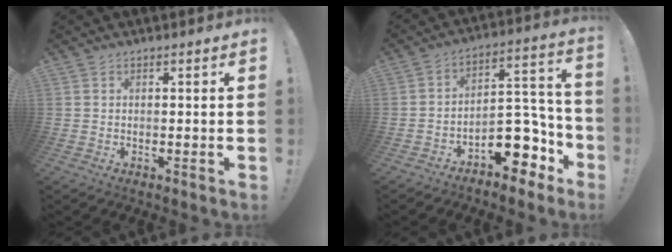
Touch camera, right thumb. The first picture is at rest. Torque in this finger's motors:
{"motor_torque": [1.60, 1.45, 1.09, -1.63, 0.35]}